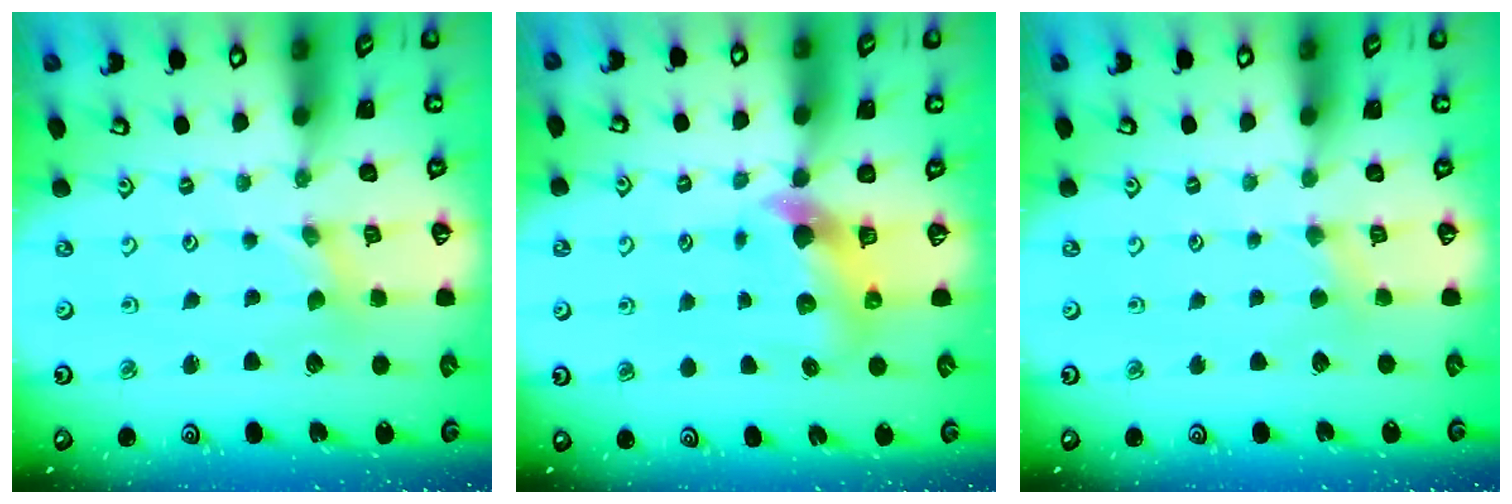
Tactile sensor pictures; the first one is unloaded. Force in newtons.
{"total": 5.9, "press": 5.9, "slide": 0.5}
{"total": 2.1, "press": 2.0, "slide": 0.4}